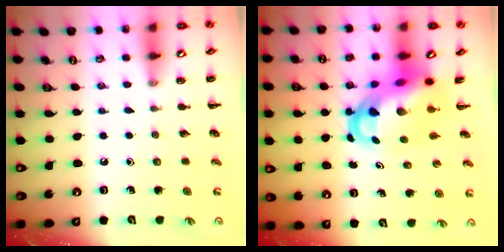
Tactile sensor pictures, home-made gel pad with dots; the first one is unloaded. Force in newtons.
{"total": 8.8, "press": 8.5, "slide": 2.4}